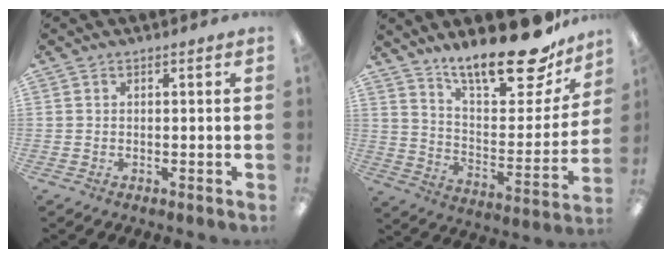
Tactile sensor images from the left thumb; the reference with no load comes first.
{"total": 22.1, "force": [17.0, 7.0, 12.3], "torque": [-0.180, -0.123, 0.284]}